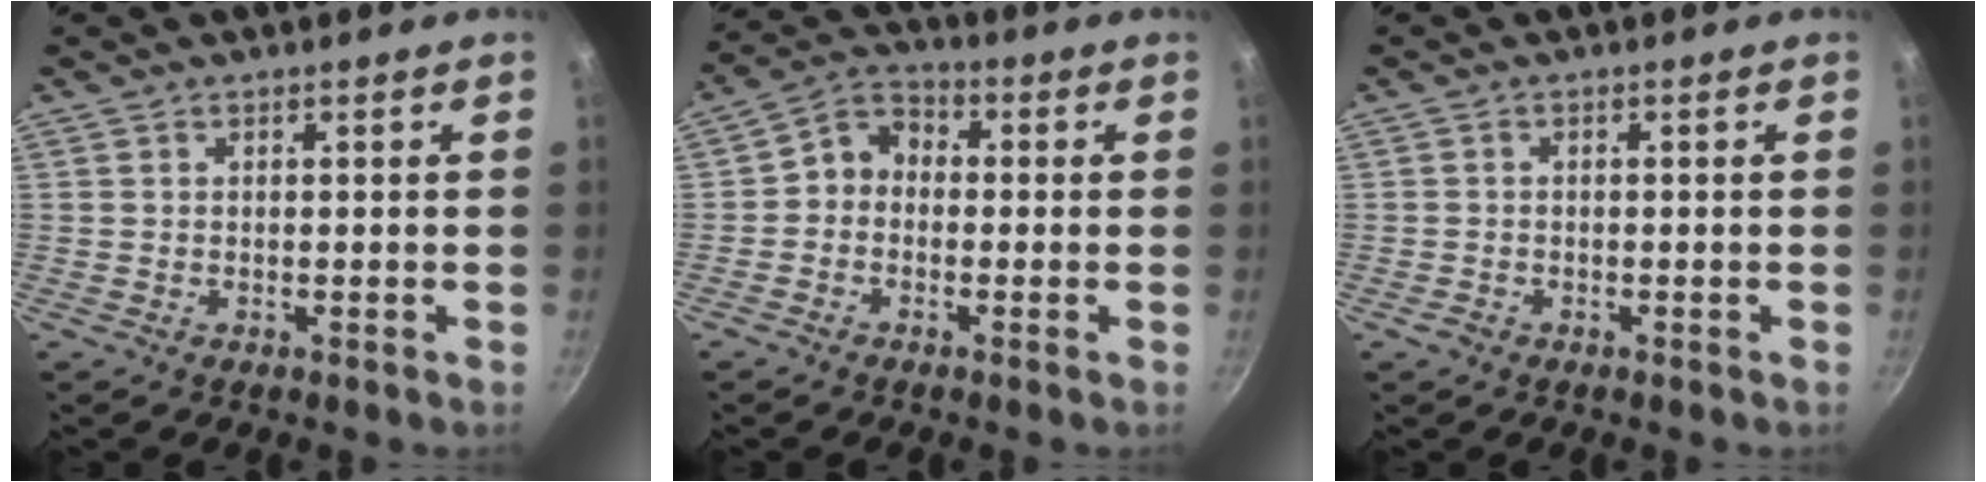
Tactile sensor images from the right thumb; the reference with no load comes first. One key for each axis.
{"total": 5.8, "fx": -0.7, "fy": 4.8, "fz": 3.2, "tx": -0.034, "ty": 0.024, "tz": -0.034}
{"total": 1.4, "fx": -0.9, "fy": 1.0, "fz": 0.5, "tx": -0.009, "ty": 0.007, "tz": -0.016}